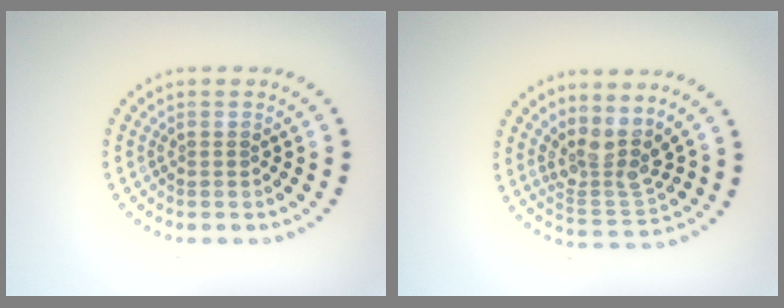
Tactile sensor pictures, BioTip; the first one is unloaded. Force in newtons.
{"total": 3.7, "press": 2.8, "slide": 2.4}